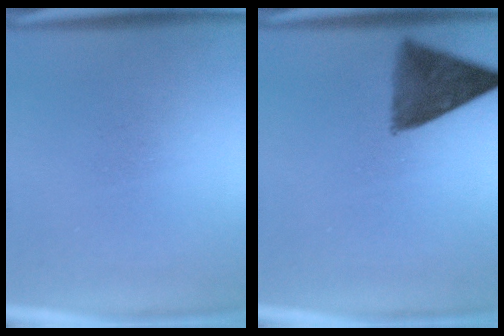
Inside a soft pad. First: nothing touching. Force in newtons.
{"total": 9.0}